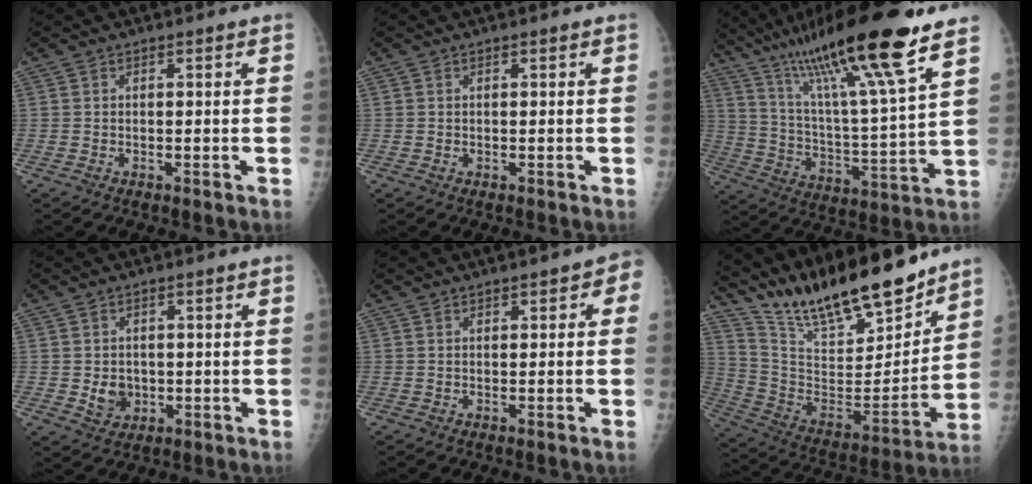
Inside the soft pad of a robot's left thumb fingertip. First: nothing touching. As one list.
[{"total": 0.0}, {"total": 24.1, "force": [16.1, 1.5, 17.9], "torque": [-0.309, -0.048, 0.284]}, {"total": 4.1, "force": [-0.4, 3.5, 2.1], "torque": [-0.017, 0.001, 0.003]}, {"total": 2.9, "force": [0.8, 1.4, 2.4], "torque": [-0.016, 0.003, 0.002]}, {"total": 22.0, "force": [18.9, 5.0, 10.1], "torque": [-0.140, -0.102, 0.336]}]